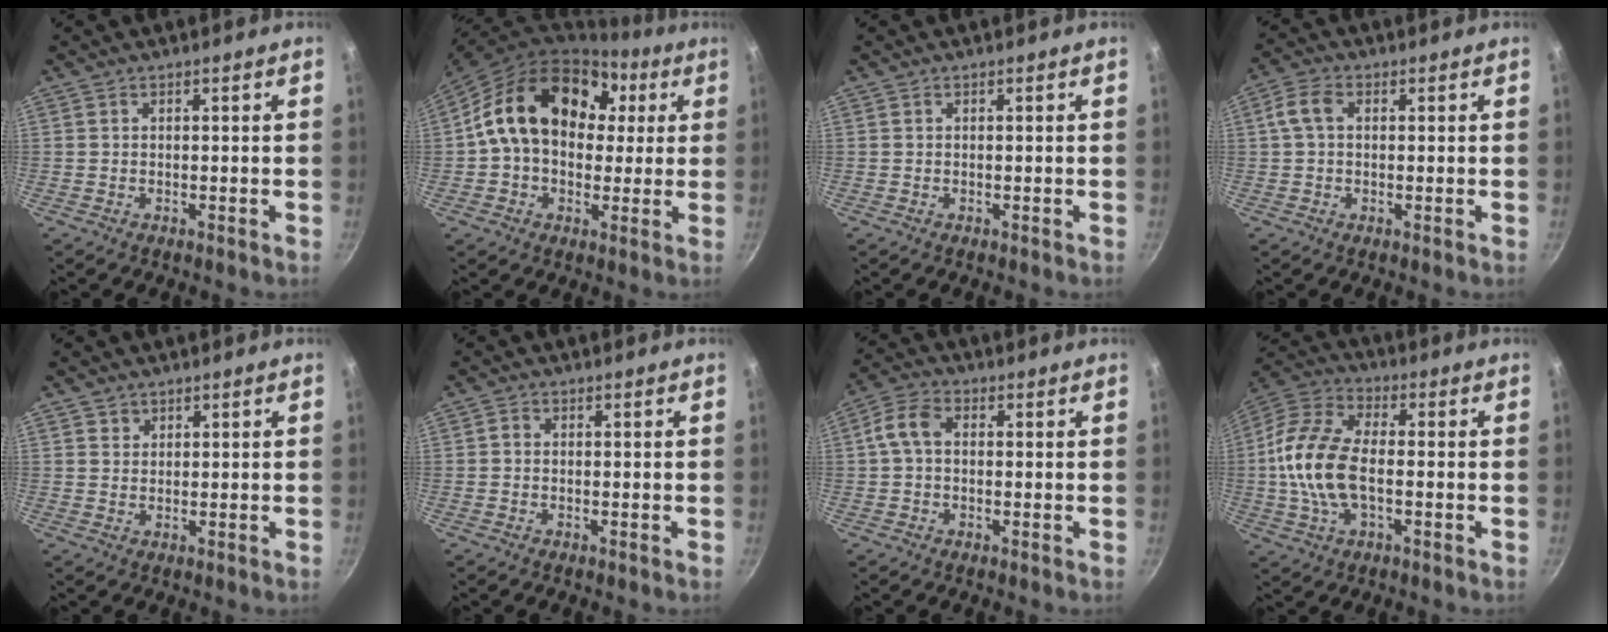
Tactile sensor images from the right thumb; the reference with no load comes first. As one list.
[{"total": 20.4, "force": [4.0, 14.9, 13.2], "torque": [-0.194, 0.033, 0.056]}, {"total": 0.0}, {"total": 4.5, "force": [0.8, 2.8, 3.4], "torque": [-0.075, 0.016, 0.010]}, {"total": 1.7, "force": [1.0, 1.3, 0.2], "torque": [0.008, 0.002, 0.016]}, {"total": 0.9, "force": [-0.3, 0.7, 0.4], "torque": [-0.005, 0.002, -0.008]}, {"total": 5.5, "force": [0.4, 3.6, 4.1], "torque": [-0.087, 0.020, -0.003]}, {"total": 15.2, "force": [-1.1, 8.1, 12.8], "torque": [-0.253, 0.031, -0.039]}]